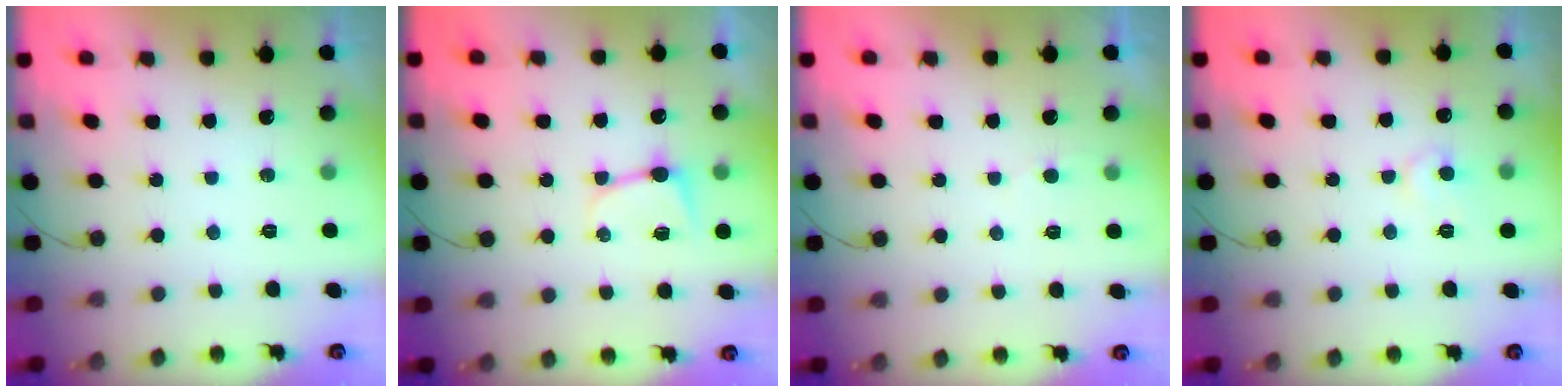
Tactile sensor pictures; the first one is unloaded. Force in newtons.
{"total": 4.9, "press": 4.9, "slide": 0.7}
{"total": 1.6, "press": 1.6, "slide": 0.2}
{"total": 6.5, "press": 6.5, "slide": 0.3}